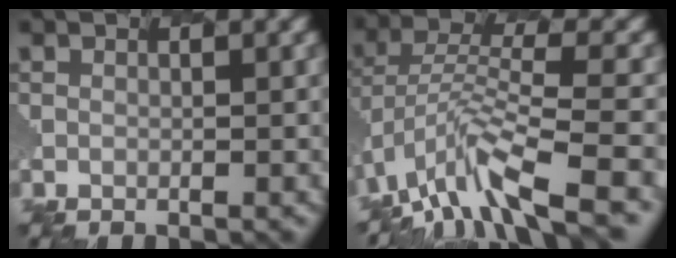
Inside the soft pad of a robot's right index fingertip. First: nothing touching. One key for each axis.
{"total": 7.6, "fx": -4.8, "fy": 2.4, "fz": 5.4, "tx": -0.105, "ty": 0.003, "tz": -0.100}